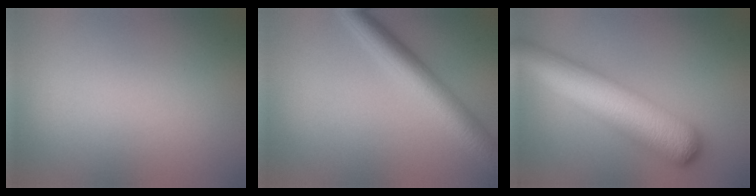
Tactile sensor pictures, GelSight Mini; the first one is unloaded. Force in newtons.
{"total": 5.0, "press": 5.0, "slide": 0.1}
{"total": 10.1, "press": 10.1, "slide": 0.3}